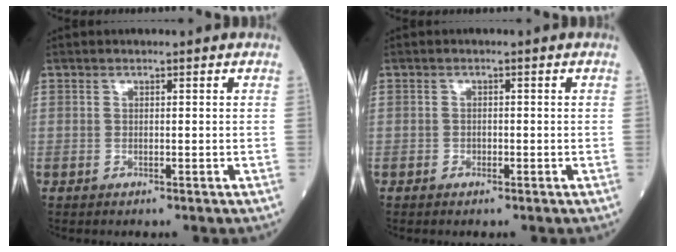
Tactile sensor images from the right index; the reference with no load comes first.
{"total": 0.7, "force": [-0.2, 0.6, 0.2], "torque": [0.001, 0.003, -0.003]}